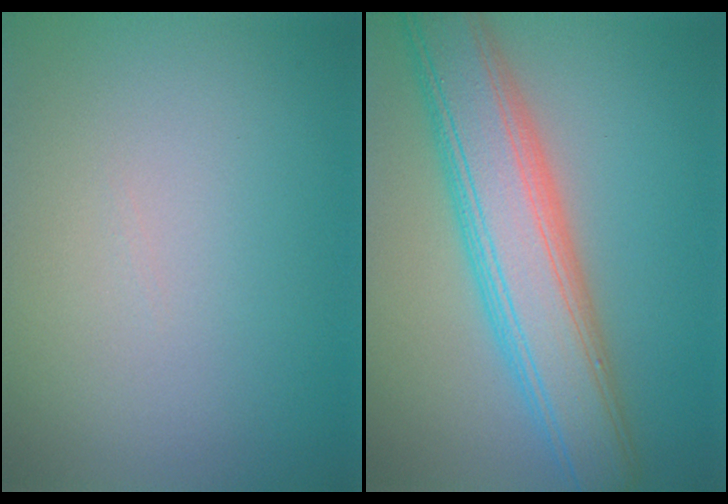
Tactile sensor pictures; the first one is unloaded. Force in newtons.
{"total": 8.4, "press": 8.4, "slide": 0.3}